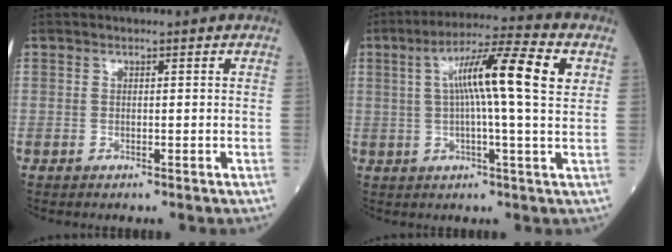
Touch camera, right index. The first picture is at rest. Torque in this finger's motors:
{"motor_torque": [0.93, 0.43, 0.69, 0.16]}